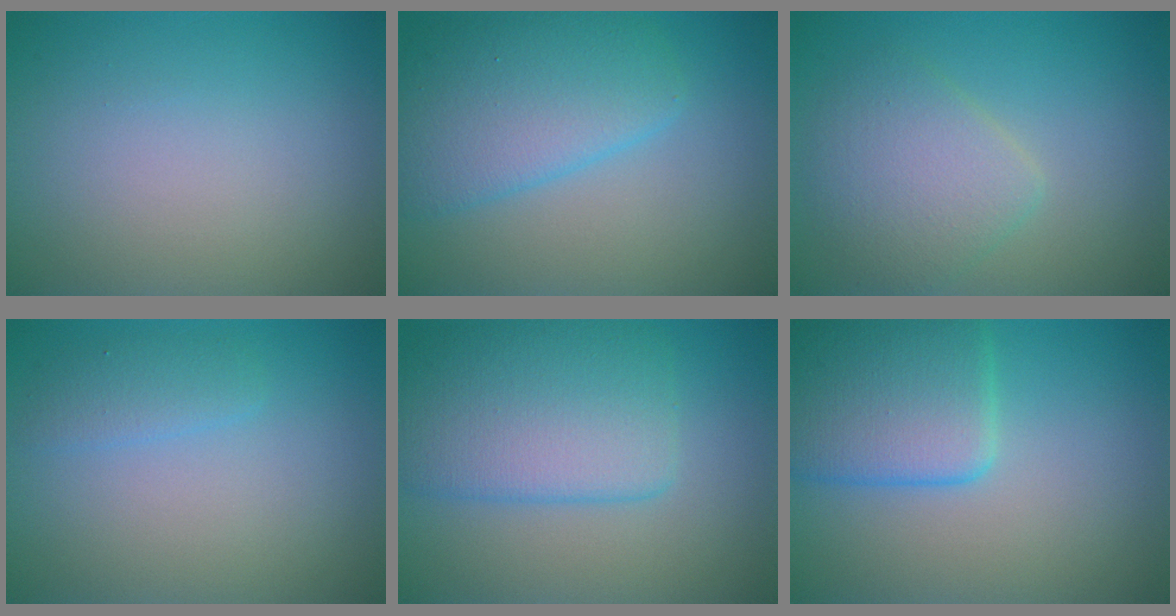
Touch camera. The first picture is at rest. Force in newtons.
{"total": 5.7, "press": 5.7, "slide": 0.3}
{"total": 4.0, "press": 3.9, "slide": 0.3}
{"total": 1.6, "press": 1.6, "slide": 0.1}
{"total": 6.5, "press": 6.5, "slide": 0.1}
{"total": 6.2, "press": 6.2, "slide": 0.4}